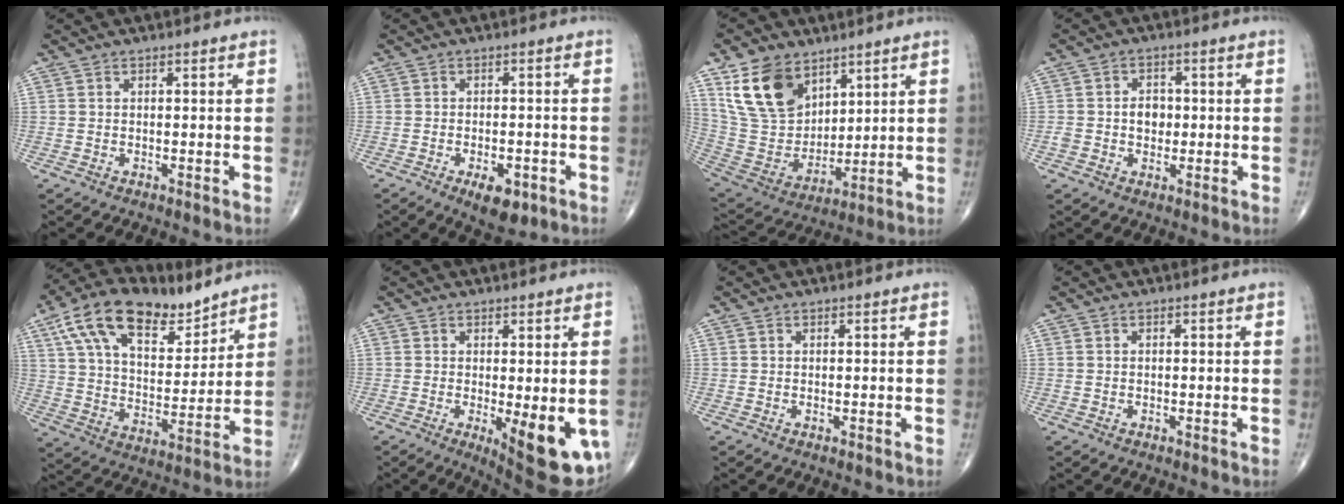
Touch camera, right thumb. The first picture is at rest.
{"total": 6.3, "force": [-3.0, 2.9, 4.7], "torque": [-0.062, 0.005, -0.036]}
{"total": 15.9, "force": [8.8, 10.3, 8.3], "torque": [-0.127, -0.042, 0.188]}
{"total": 4.5, "force": [-0.1, 3.5, 2.8], "torque": [-0.028, 0.008, -0.003]}
{"total": 18.7, "force": [11.6, 9.4, 11.2], "torque": [-0.171, -0.035, 0.210]}
{"total": 12.0, "force": [-2.9, 4.0, 10.9], "torque": [-0.131, -0.024, -0.027]}
{"total": 0.0}
{"total": 0.0}